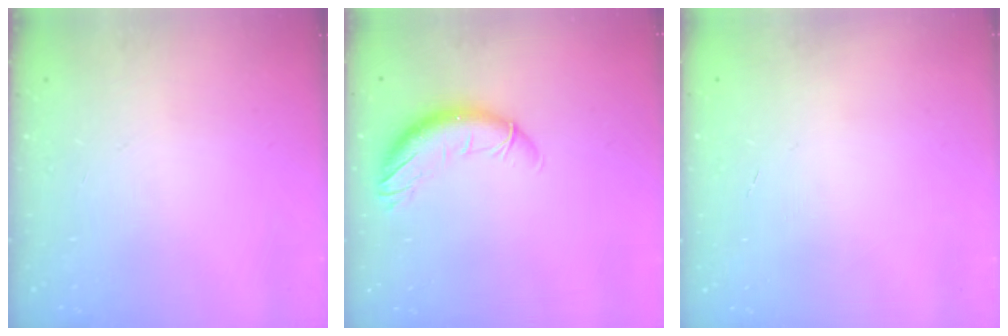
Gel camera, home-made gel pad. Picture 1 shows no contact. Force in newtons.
{"total": 10.2, "press": 10.0, "slide": 2.0}
{"total": 0.0}